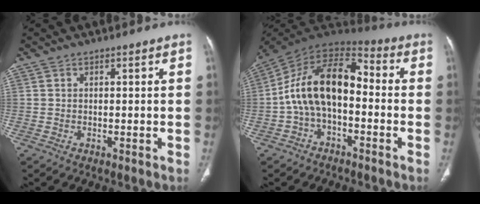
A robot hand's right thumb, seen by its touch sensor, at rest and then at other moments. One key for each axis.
{"total": 15.5, "fx": -1.6, "fy": 8.9, "fz": 12.6, "tx": -0.210, "ty": 0.056, "tz": -0.040}